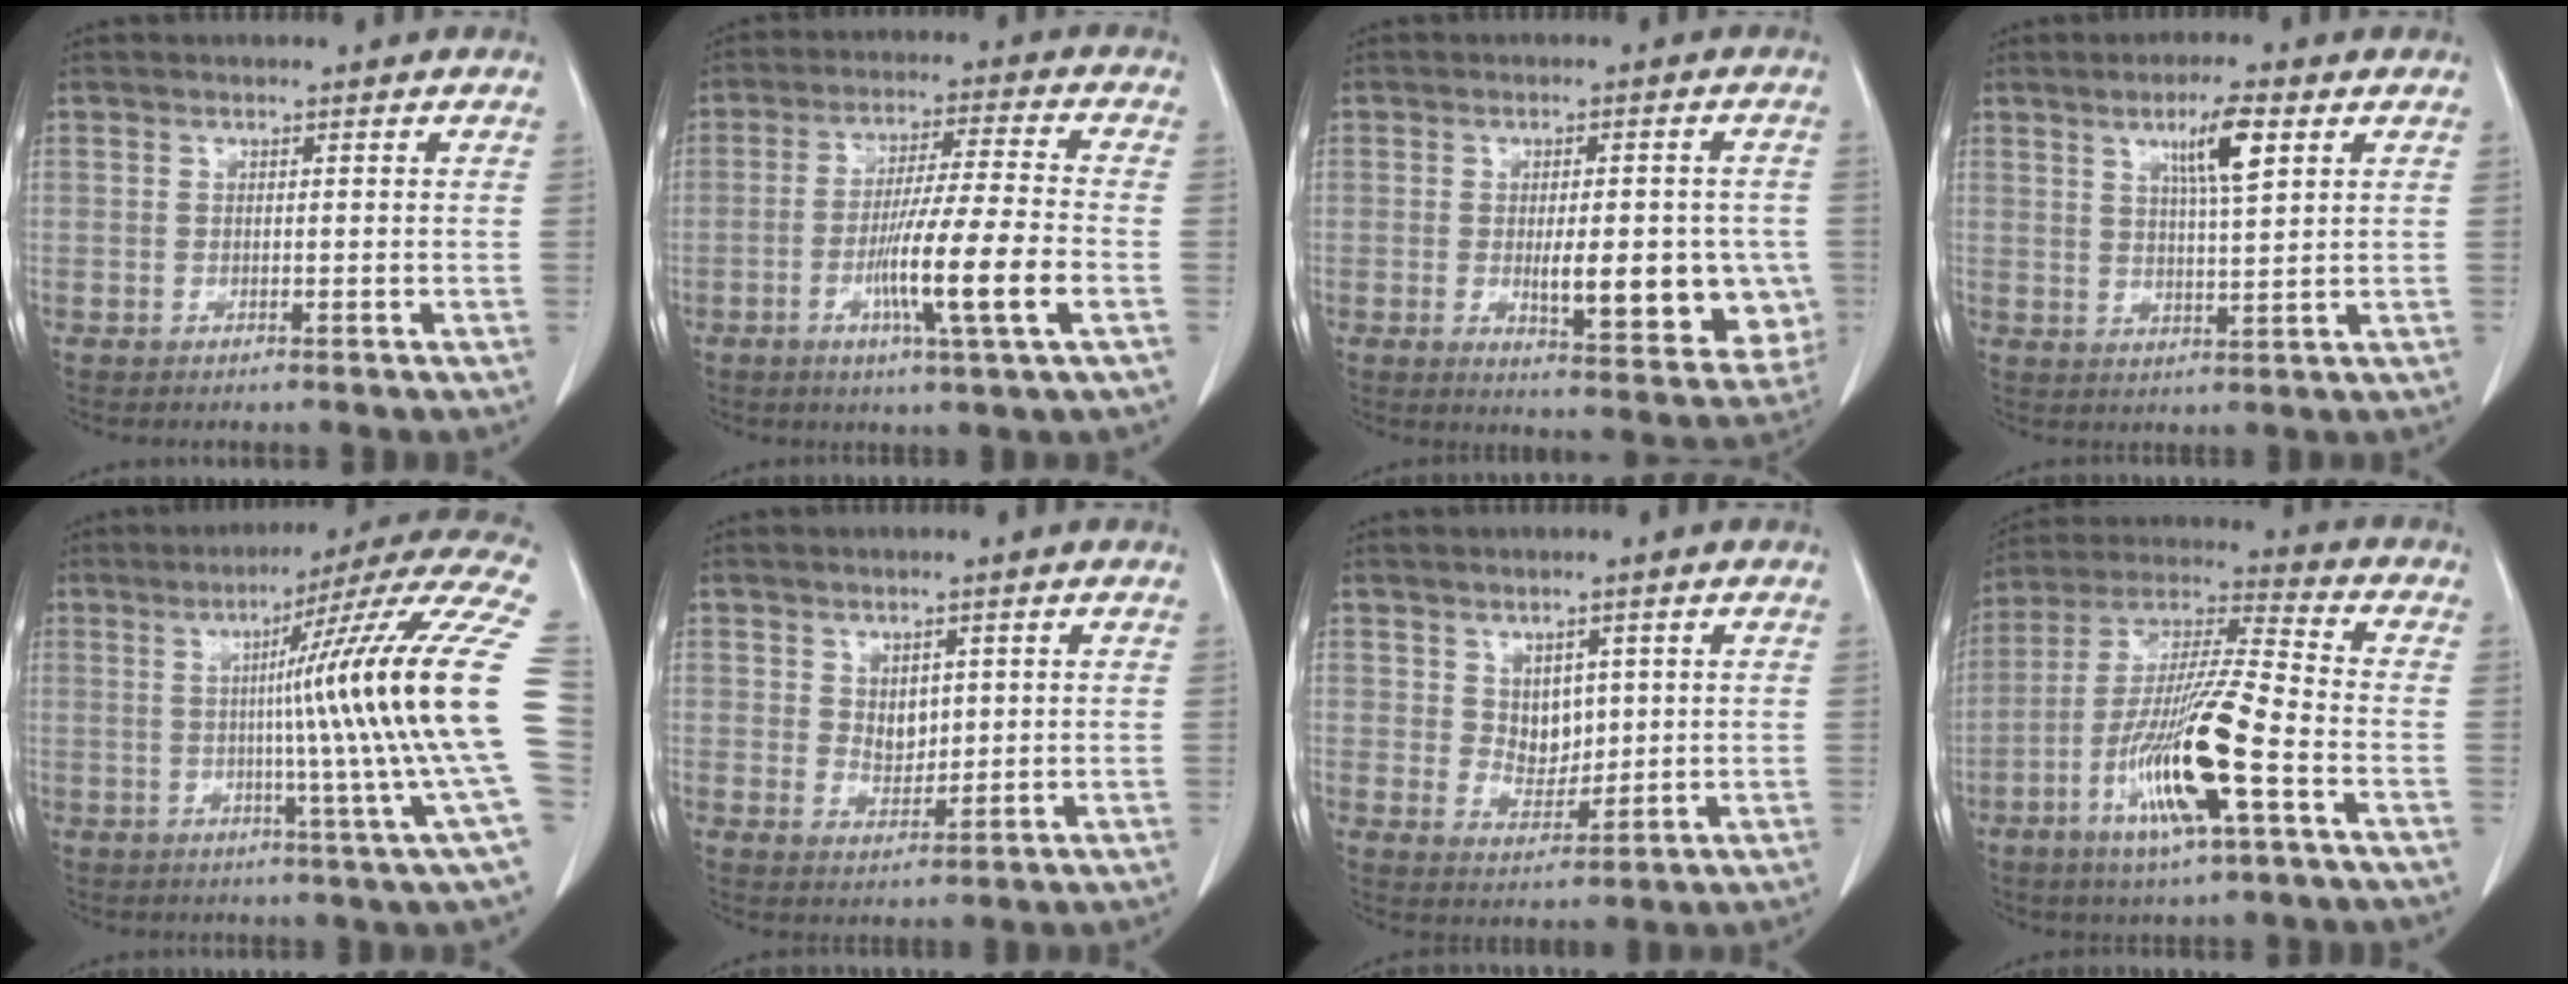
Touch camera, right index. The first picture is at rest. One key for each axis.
{"total": 12.1, "fx": -3.8, "fy": -0.8, "fz": 11.5, "tx": -0.206, "ty": -0.012, "tz": -0.071}
{"total": 13.5, "fx": -2.2, "fy": 4.7, "fz": 12.5, "tx": -0.135, "ty": -0.002, "tz": -0.011}
{"total": 6.6, "fx": 3.1, "fy": 0.5, "fz": 5.9, "tx": -0.101, "ty": 0.001, "tz": 0.052}
{"total": 21.4, "fx": 0.6, "fy": -3.1, "fz": 21.2, "tx": -0.229, "ty": 0.011, "tz": -0.012}
{"total": 2.8, "fx": 0.9, "fy": 1.9, "fz": 1.8, "tx": -0.033, "ty": -0.003, "tz": 0.024}
{"total": 4.3, "fx": 1.4, "fy": 3.0, "fz": 2.6, "tx": -0.043, "ty": -0.004, "tz": 0.035}
{"total": 16.3, "fx": -6.2, "fy": 1.0, "fz": 15.1, "tx": -0.298, "ty": -0.013, "tz": -0.116}